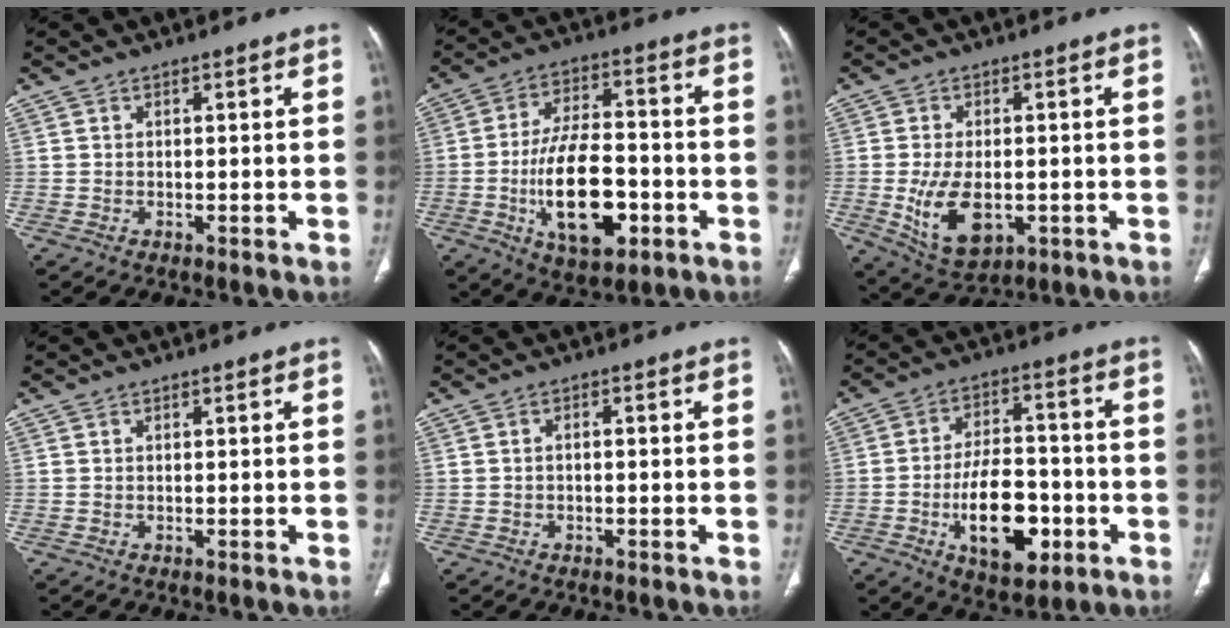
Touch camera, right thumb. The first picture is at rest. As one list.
[{"total": 17.0, "force": [-4.8, 8.3, 14.0], "torque": [-0.228, 0.020, -0.071]}, {"total": 10.6, "force": [-2.0, 6.1, 8.4], "torque": [-0.147, -0.007, -0.017]}, {"total": 0.0}, {"total": 1.0, "force": [-0.3, 0.5, 0.8], "torque": [-0.016, 0.007, -0.007]}, {"total": 15.4, "force": [-4.9, 8.2, 12.0], "torque": [-0.167, 0.023, -0.073]}]